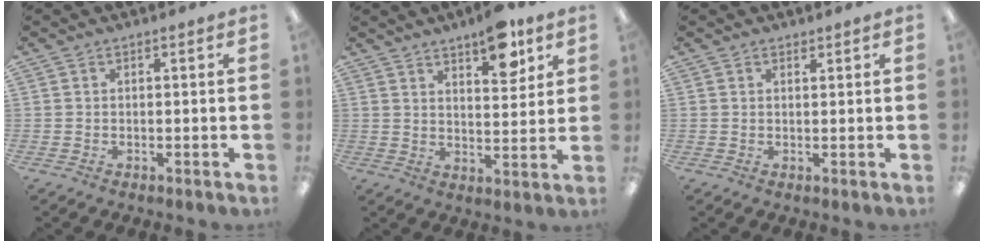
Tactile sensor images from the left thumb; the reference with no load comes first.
{"total": 9.7, "force": [6.8, 3.6, 6.0], "torque": [-0.069, -0.041, 0.110]}
{"total": 1.0, "force": [0.9, 0.3, 0.1], "torque": [0.005, -0.005, 0.016]}